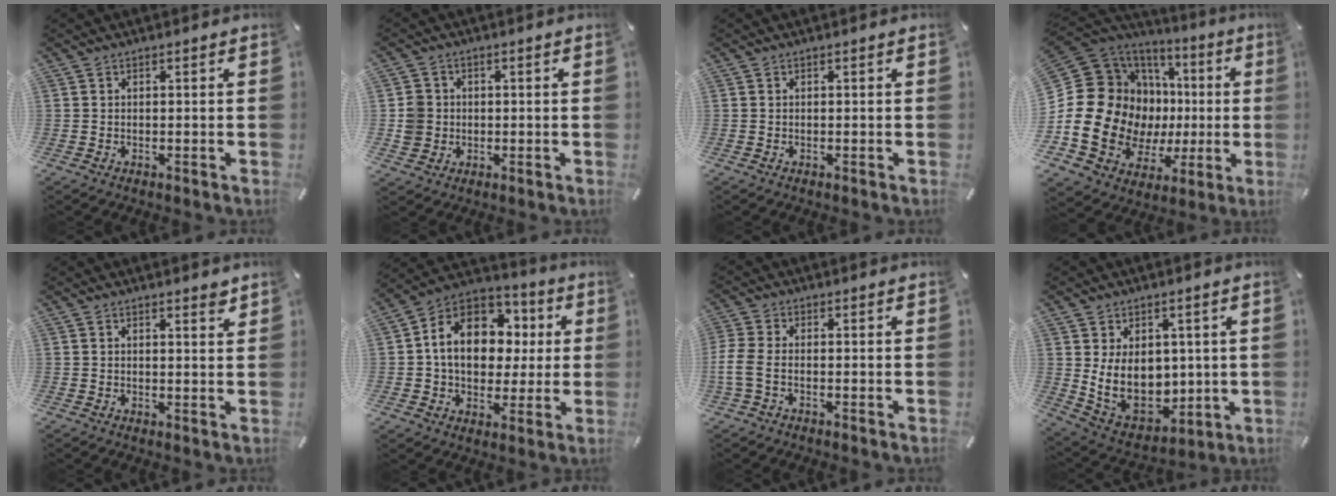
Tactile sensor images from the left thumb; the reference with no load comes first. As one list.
[{"total": 5.4, "force": [-0.1, 5.3, 1.1], "torque": [-0.028, 0.007, 0.001]}, {"total": 0.0}, {"total": 24.3, "force": [-0.7, 18.8, 15.4], "torque": [-0.322, -0.027, 0.025]}, {"total": 1.7, "force": [1.5, 0.5, 0.7], "torque": [0.001, -0.011, 0.024]}, {"total": 14.3, "force": [1.5, 11.7, 8.1], "torque": [-0.151, 0.002, 0.033]}, {"total": 4.7, "force": [-1.6, 2.1, 3.9], "torque": [-0.098, -0.007, -0.033]}, {"total": 13.2, "force": [1.8, 10.3, 8.1], "torque": [-0.155, -0.031, 0.040]}]